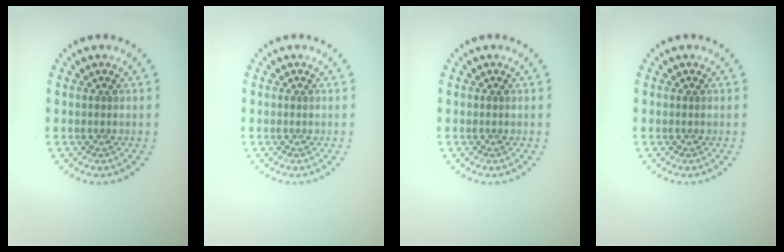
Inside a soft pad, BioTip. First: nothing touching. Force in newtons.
{"total": 0.0}
{"total": 0.0}
{"total": 0.0}